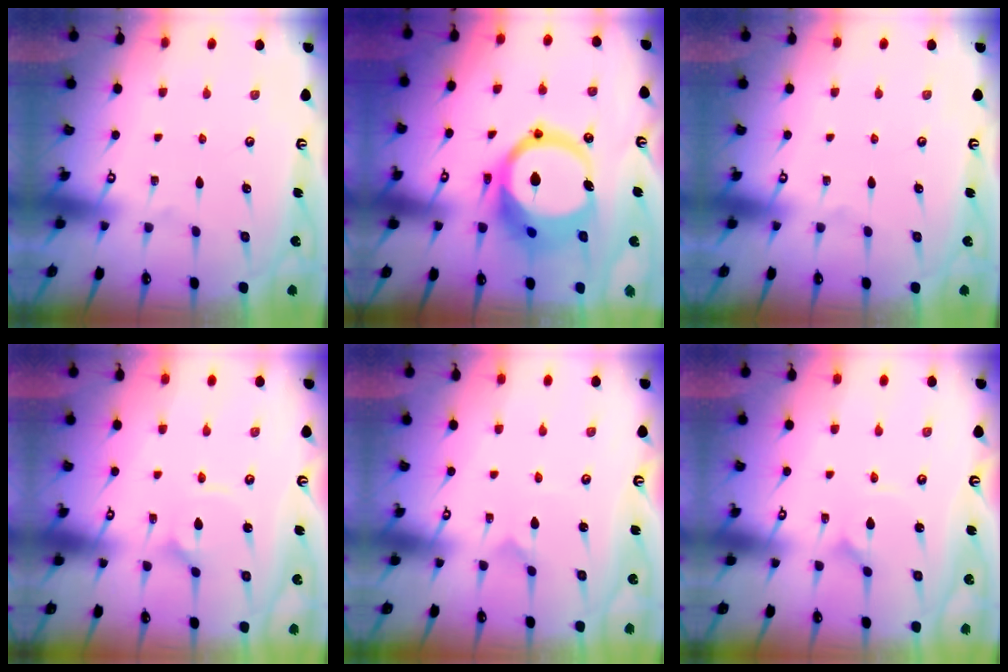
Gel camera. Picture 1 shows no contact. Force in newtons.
{"total": 16.6, "press": 16.5, "slide": 1.9}
{"total": 0.0}
{"total": 2.3, "press": 2.2, "slide": 0.7}
{"total": 0.0}
{"total": 1.0, "press": 1.0, "slide": 0.0}